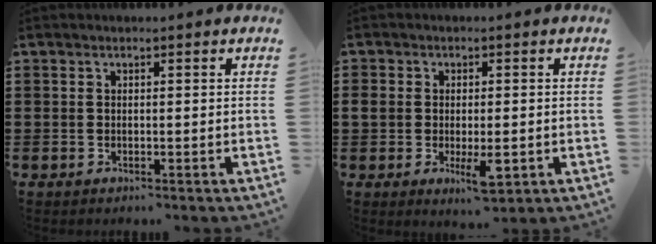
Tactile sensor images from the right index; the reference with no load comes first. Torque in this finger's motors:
{"motor_torque": [0.18, 0.16, 0.19, 0.14]}